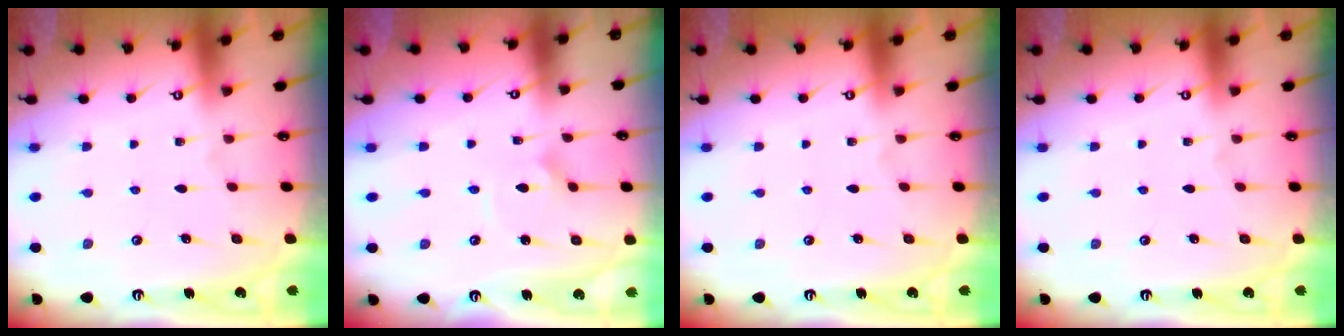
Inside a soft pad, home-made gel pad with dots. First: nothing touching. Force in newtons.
{"total": 2.3, "press": 2.3, "slide": 0.3}
{"total": 0.0}
{"total": 0.0}